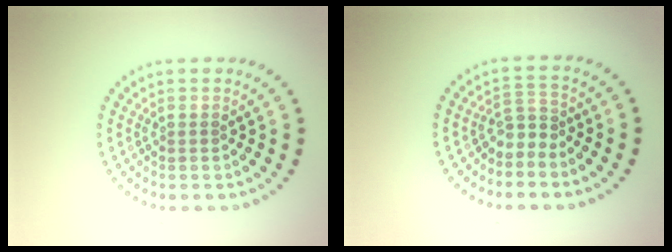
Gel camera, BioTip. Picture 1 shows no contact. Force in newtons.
{"total": 1.8, "press": 1.1, "slide": 1.4}